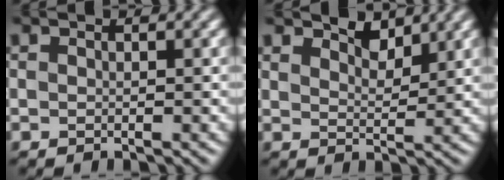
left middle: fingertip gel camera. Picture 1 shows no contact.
{"total": 2.7, "force": [2.5, 0.7, 0.8], "torque": [-0.010, 0.004, 0.037]}